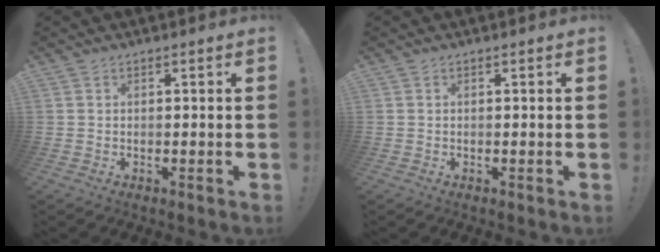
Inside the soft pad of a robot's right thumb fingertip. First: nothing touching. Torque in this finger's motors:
{"motor_torque": [0.00, 0.00, 0.01, 0.00, 0.00]}